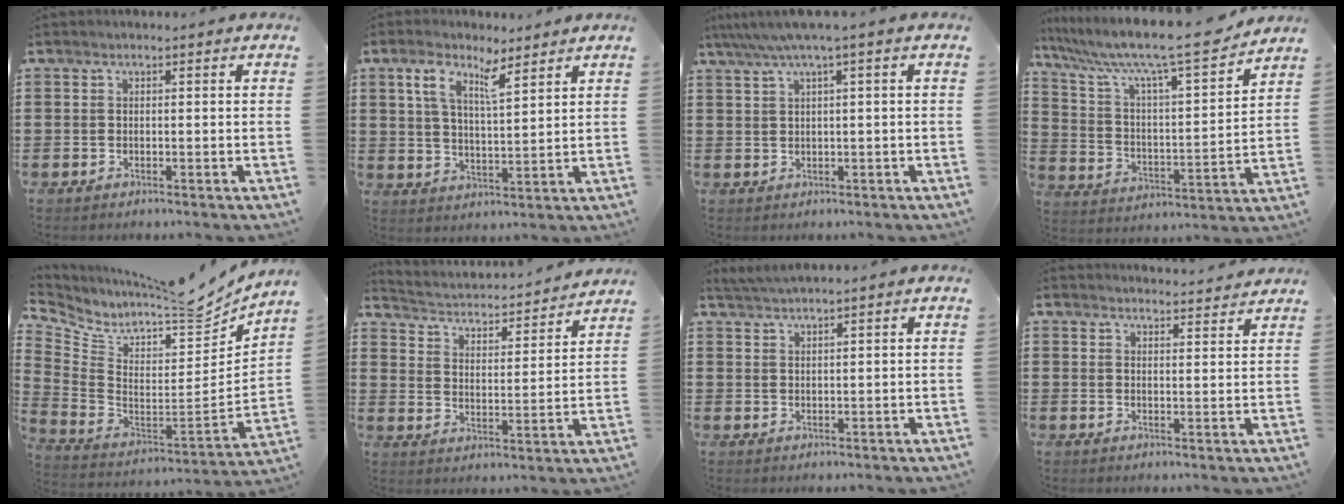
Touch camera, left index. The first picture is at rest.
{"total": 7.0, "force": [4.5, 2.0, 4.9], "torque": [-0.102, -0.005, 0.077]}
{"total": 2.9, "force": [0.9, -0.3, 2.7], "torque": [-0.053, -0.004, 0.012]}
{"total": 10.6, "force": [9.0, 0.6, 5.5], "torque": [-0.145, -0.063, 0.144]}
{"total": 6.8, "force": [5.8, 2.0, 3.0], "torque": [-0.073, -0.069, 0.086]}
{"total": 2.2, "force": [2.2, 0.3, 0.2], "torque": [-0.023, -0.031, 0.025]}
{"total": 1.9, "force": [1.8, -0.5, 0.4], "torque": [-0.012, 0.000, 0.036]}
{"total": 2.8, "force": [2.8, -0.2, 0.0], "torque": [-0.010, -0.014, 0.052]}